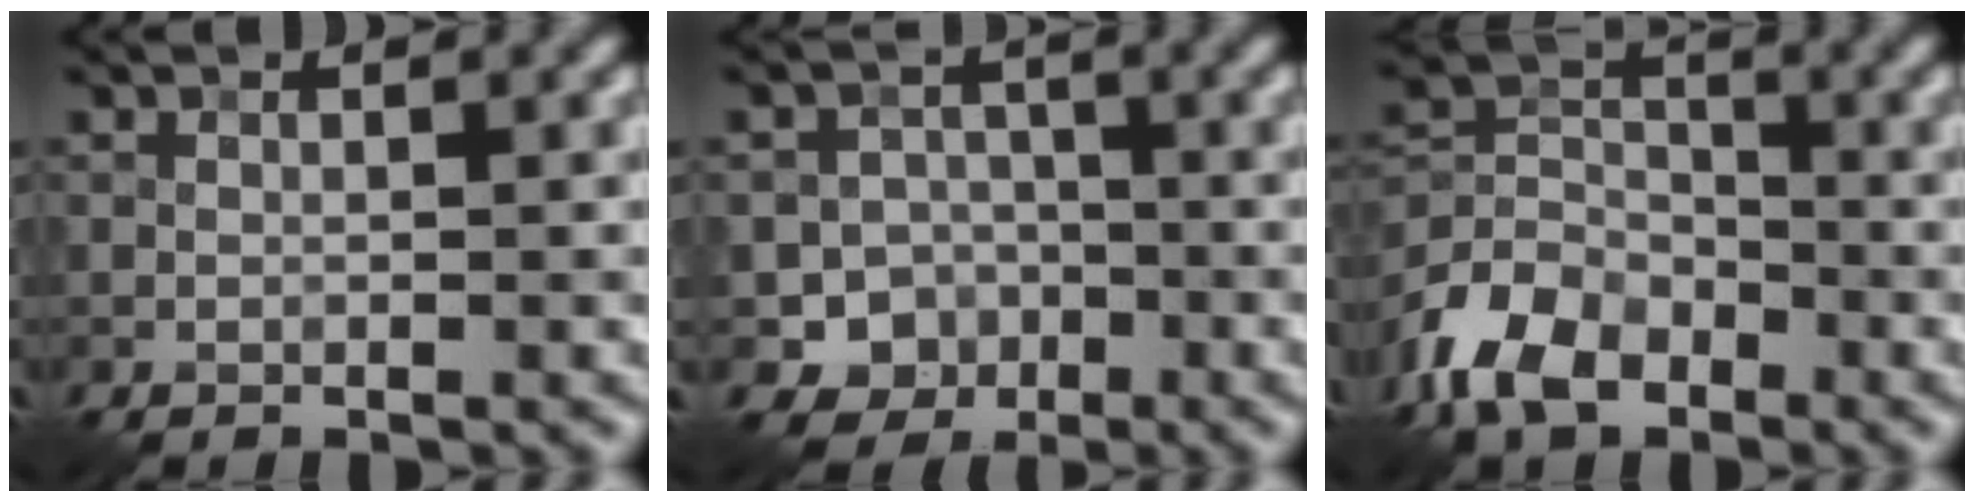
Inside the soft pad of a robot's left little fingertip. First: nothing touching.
{"total": 4.7, "force": [-2.2, 4.1, 0.7], "torque": [0.020, -0.001, -0.048]}
{"total": 6.9, "force": [-4.4, 4.0, 3.5], "torque": [-0.070, -0.001, -0.100]}